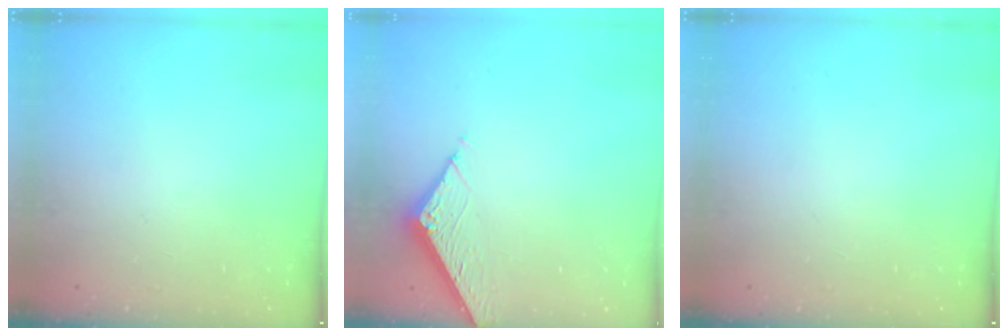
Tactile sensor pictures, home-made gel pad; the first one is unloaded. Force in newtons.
{"total": 5.5, "press": 5.5, "slide": 0.3}
{"total": 0.0}